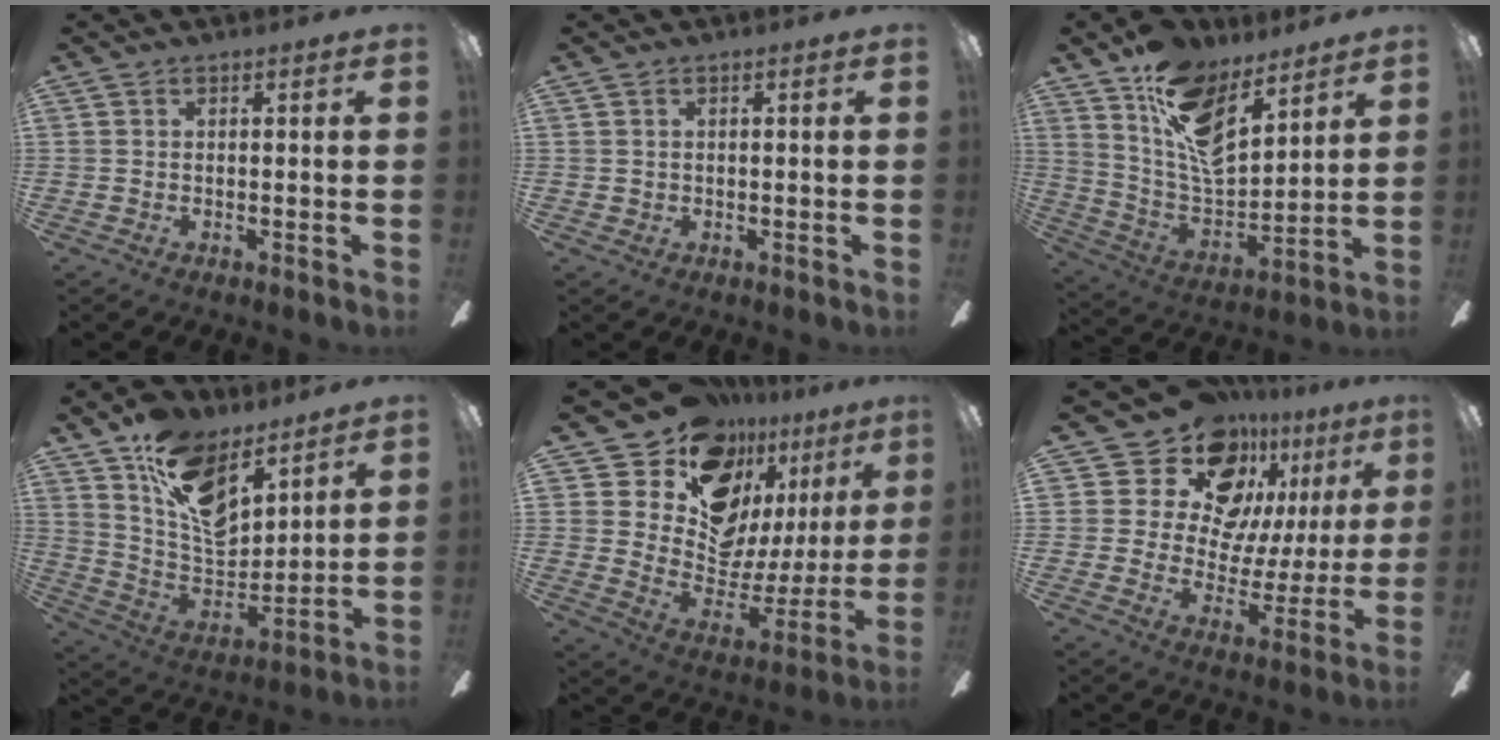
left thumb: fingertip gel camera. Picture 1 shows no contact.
{"total": 1.1, "force": [0.3, 1.1, 0.0], "torque": [-0.002, 0.005, 0.003]}
{"total": 16.3, "force": [10.5, 7.7, 9.8], "torque": [-0.184, -0.051, 0.195]}
{"total": 16.2, "force": [9.9, 8.9, 9.1], "torque": [-0.165, -0.049, 0.185]}
{"total": 18.5, "force": [13.7, 11.1, 5.5], "torque": [-0.107, -0.109, 0.267]}
{"total": 19.7, "force": [11.1, 13.4, 9.2], "torque": [-0.151, -0.064, 0.211]}